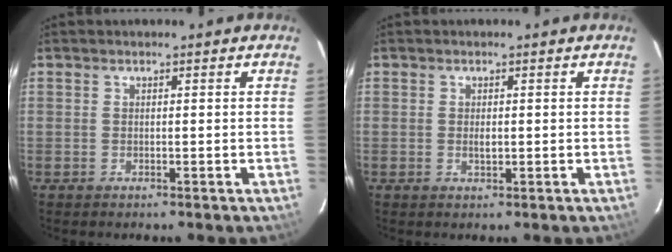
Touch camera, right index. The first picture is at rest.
{"total": 1.3, "force": [0.0, 0.6, 1.1], "torque": [-0.019, 0.001, 0.000]}